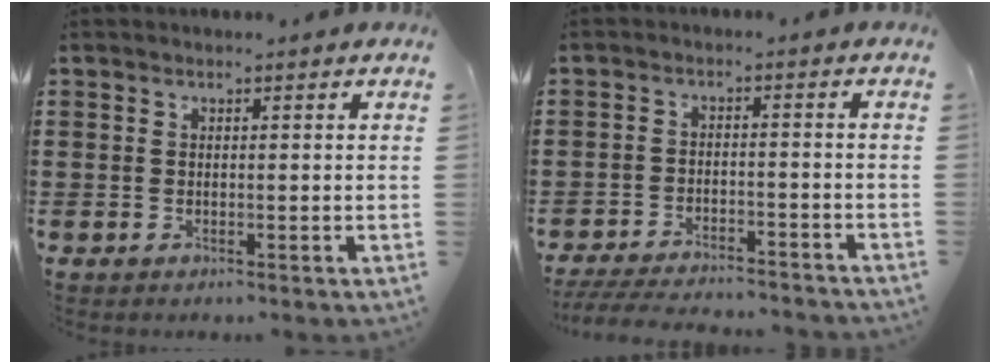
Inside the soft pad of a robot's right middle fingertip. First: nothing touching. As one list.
[{"total": 4.5, "force": [-4.4, 0.1, 1.2], "torque": [-0.025, -0.004, -0.088]}]